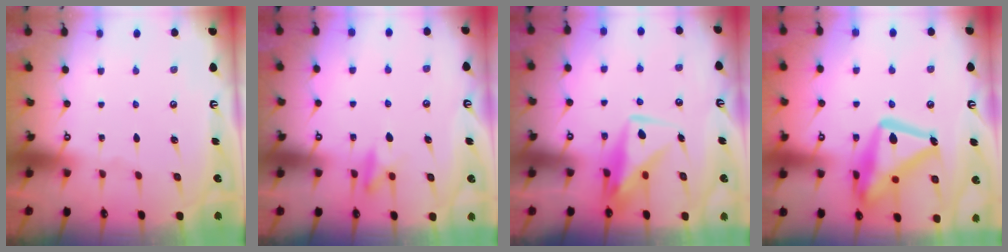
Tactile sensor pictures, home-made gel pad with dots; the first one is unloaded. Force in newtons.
{"total": 8.7, "press": 8.6, "slide": 1.4}
{"total": 9.6, "press": 9.6, "slide": 0.6}
{"total": 20.3, "press": 20.2, "slide": 1.8}